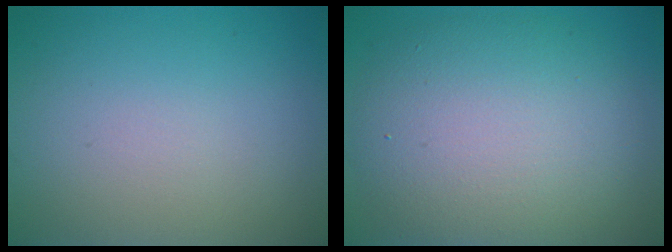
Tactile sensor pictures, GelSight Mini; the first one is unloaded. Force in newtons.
{"total": 9.5, "press": 9.5, "slide": 0.3}